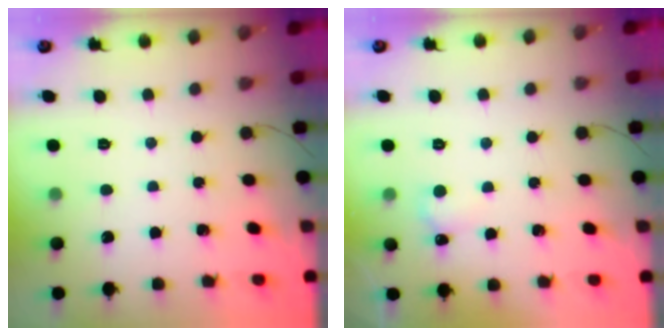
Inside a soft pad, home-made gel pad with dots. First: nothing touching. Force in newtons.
{"total": 4.3, "press": 4.1, "slide": 1.2}